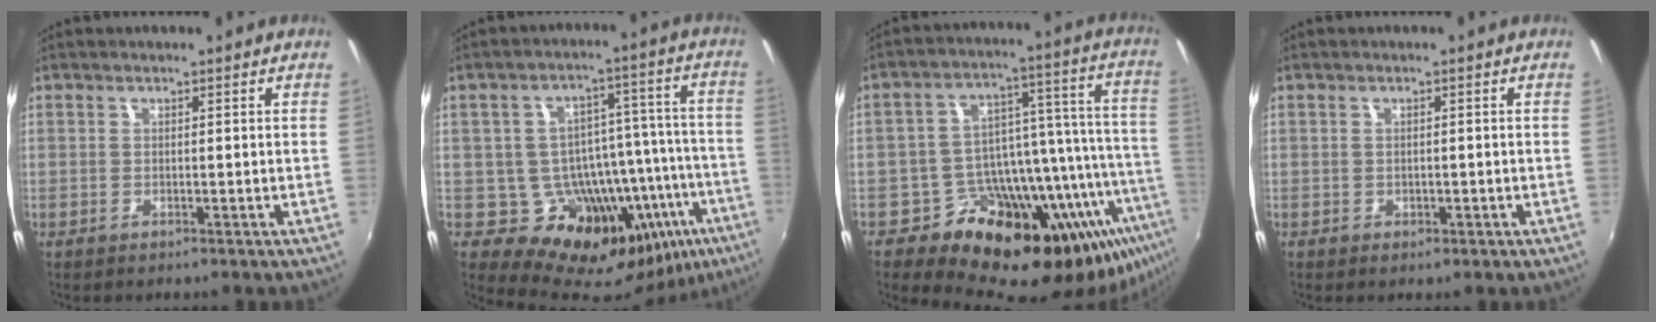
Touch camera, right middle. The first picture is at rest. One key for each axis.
{"total": 19.2, "fx": -8.9, "fy": 12.6, "fz": 11.4, "tx": -0.161, "ty": 0.008, "tz": -0.104}
{"total": 27.3, "fx": -17.6, "fy": 12.6, "fz": 16.7, "tx": -0.231, "ty": 0.002, "tz": -0.252}
{"total": 1.1, "fx": -0.4, "fy": 0.9, "fz": 0.4, "tx": -0.004, "ty": -0.003, "tz": -0.006}